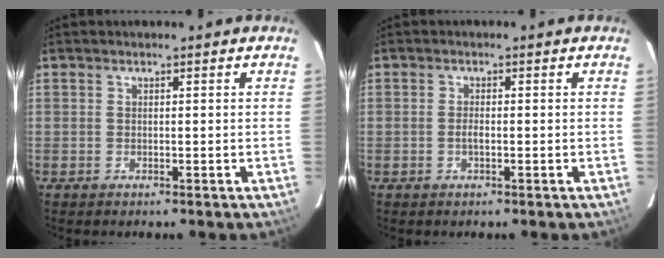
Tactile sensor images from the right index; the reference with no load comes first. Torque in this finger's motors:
{"motor_torque": [0.40, -0.11, 0.16, 0.05]}